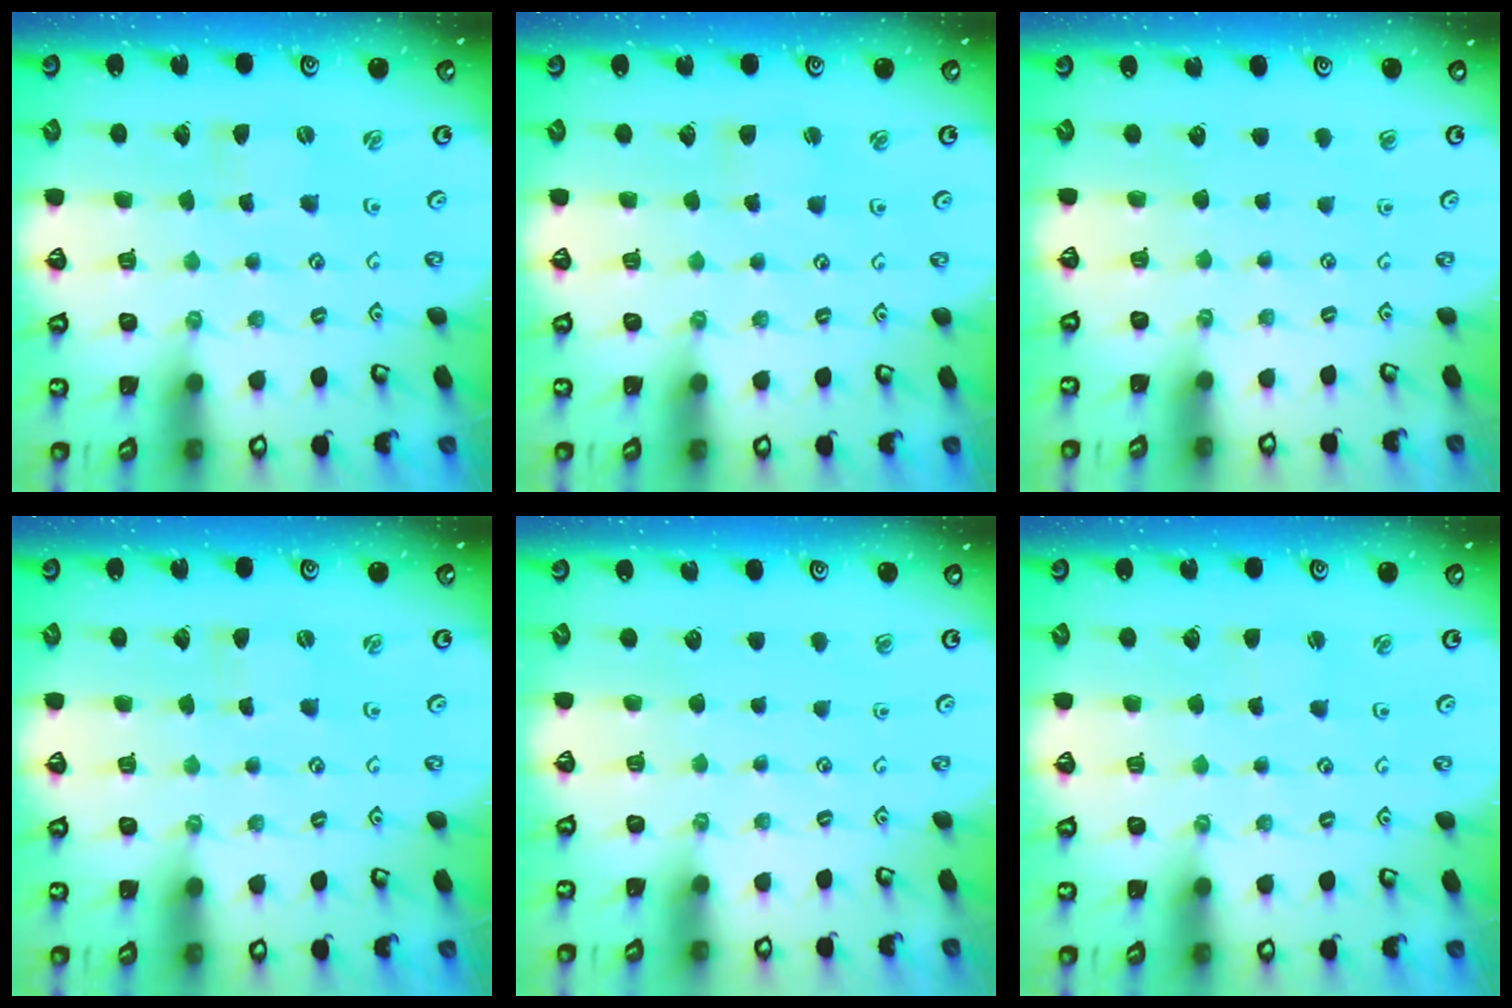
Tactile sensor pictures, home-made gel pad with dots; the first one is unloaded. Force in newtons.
{"total": 3.6, "press": 3.5, "slide": 0.5}
{"total": 0.0}
{"total": 0.0}
{"total": 0.0}
{"total": 1.3, "press": 1.3, "slide": 0.2}